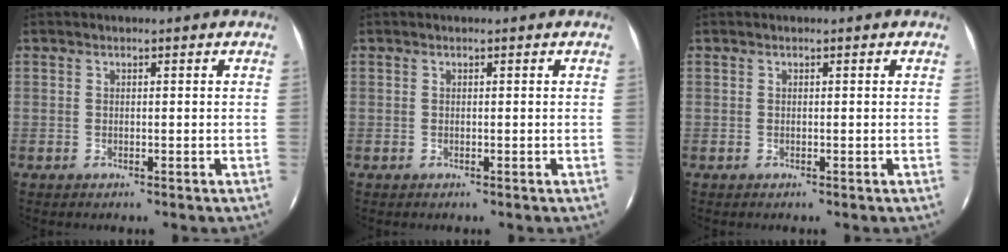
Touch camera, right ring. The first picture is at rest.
{"total": 0.0}
{"total": 0.0}